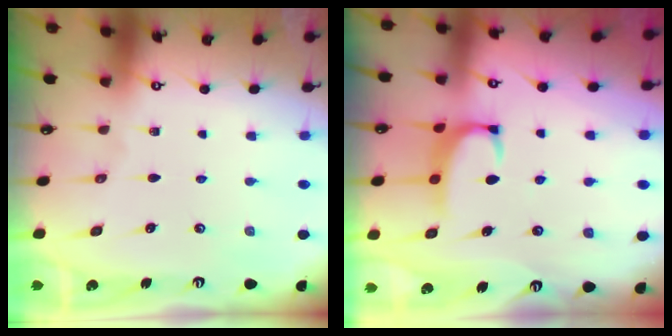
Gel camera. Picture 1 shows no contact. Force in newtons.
{"total": 2.2, "press": 2.1, "slide": 0.7}